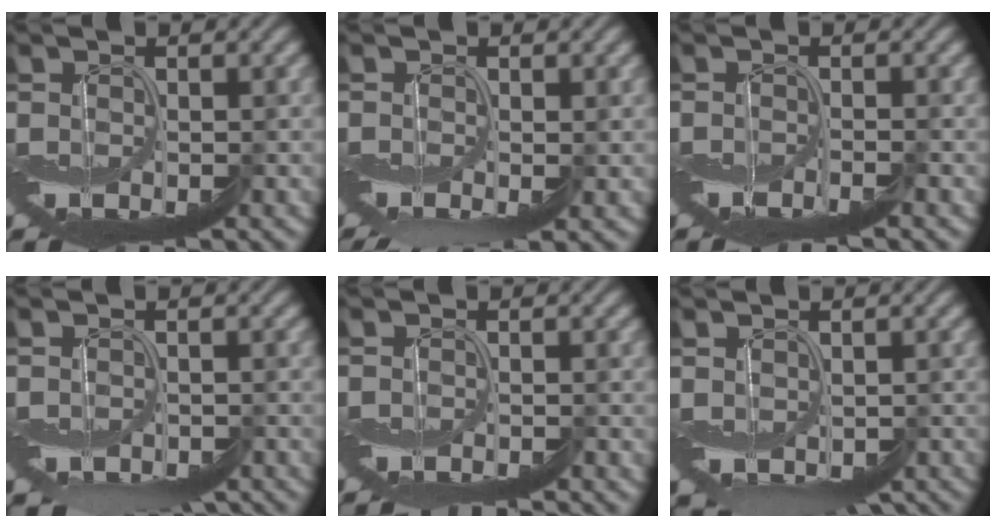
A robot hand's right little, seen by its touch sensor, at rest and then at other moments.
{"total": 4.2, "force": [-3.1, 0.9, 2.6], "torque": [-0.036, -0.016, -0.055]}
{"total": 2.1, "force": [-1.6, 0.0, 1.4], "torque": [-0.021, -0.002, -0.029]}
{"total": 7.5, "force": [-6.3, 3.2, 2.5], "torque": [-0.018, -0.013, -0.072]}
{"total": 2.4, "force": [-2.2, -0.2, 0.7], "torque": [-0.014, -0.003, -0.035]}
{"total": 5.0, "force": [-2.9, 3.2, 2.5], "torque": [-0.031, -0.025, -0.024]}